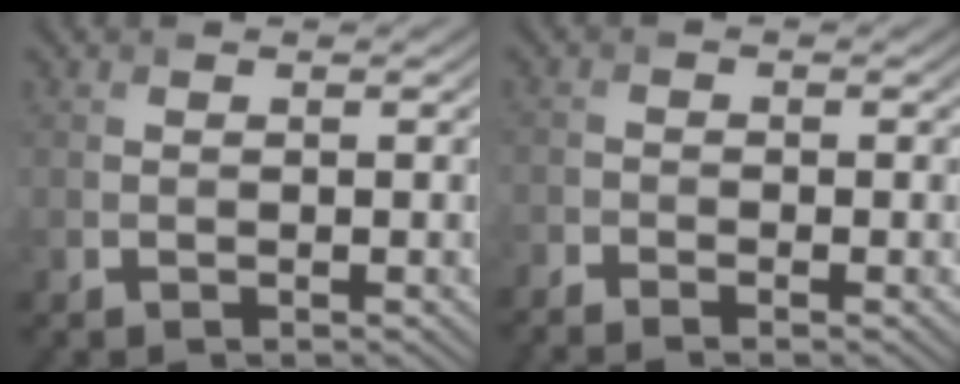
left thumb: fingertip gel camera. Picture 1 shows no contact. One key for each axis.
{"total": 2.1, "fx": -2.0, "fy": -0.2, "fz": 0.6, "tx": -0.014, "ty": -0.008, "tz": -0.045}